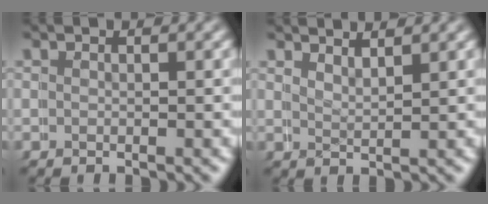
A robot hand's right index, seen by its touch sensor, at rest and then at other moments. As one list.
[{"total": 2.6, "force": [2.4, -0.8, -0.5], "torque": [-0.001, -0.006, 0.044]}]